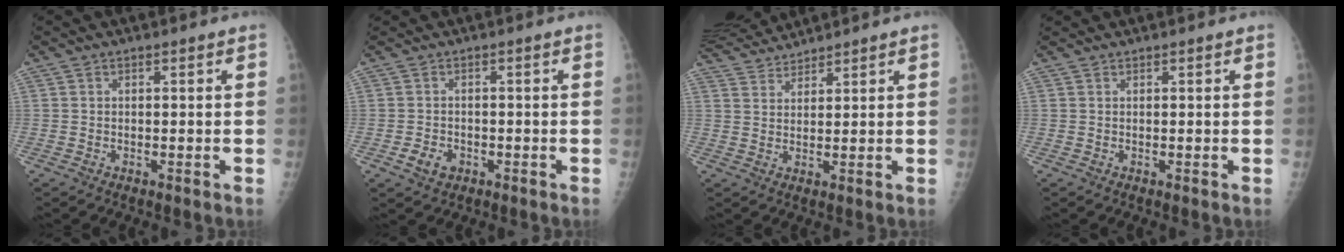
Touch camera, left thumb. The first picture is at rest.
{"total": 2.7, "force": [-1.1, 2.2, 1.2], "torque": [-0.011, 0.003, -0.012]}
{"total": 6.0, "force": [5.9, 0.2, 0.3], "torque": [-0.004, 0.001, 0.116]}
{"total": 0.0}